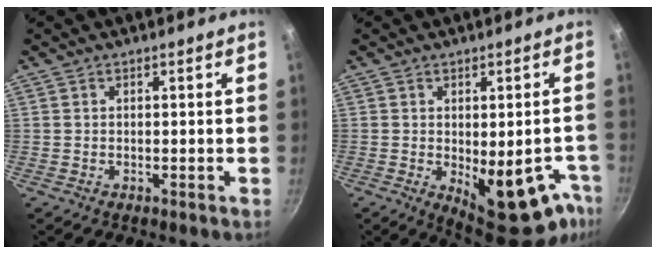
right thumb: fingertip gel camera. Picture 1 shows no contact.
{"total": 16.5, "force": [-5.8, 7.7, 13.3], "torque": [-0.104, -0.006, -0.059]}